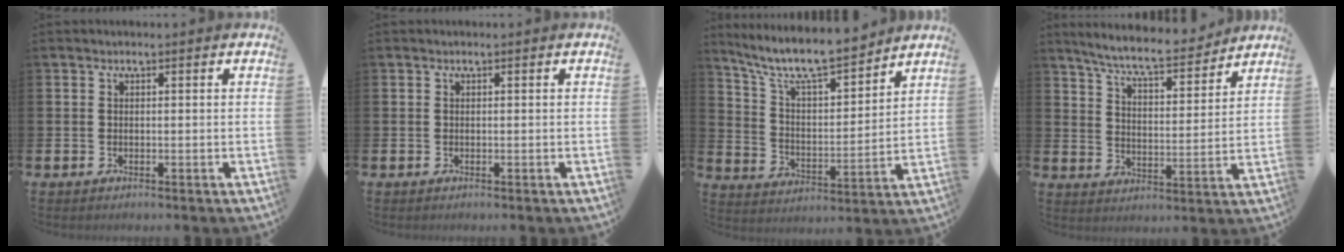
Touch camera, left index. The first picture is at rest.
{"total": 0.0}
{"total": 9.8, "force": [8.8, 1.8, 4.0], "torque": [-0.110, -0.057, 0.152]}
{"total": 7.6, "force": [7.0, 0.8, 2.7], "torque": [-0.083, -0.043, 0.122]}